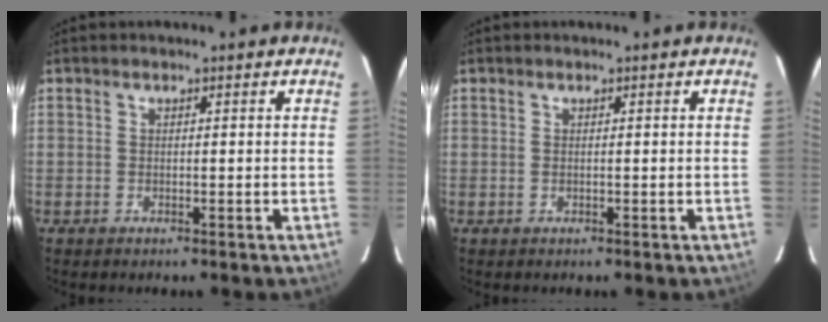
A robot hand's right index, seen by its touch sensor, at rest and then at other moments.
{"total": 0.0}